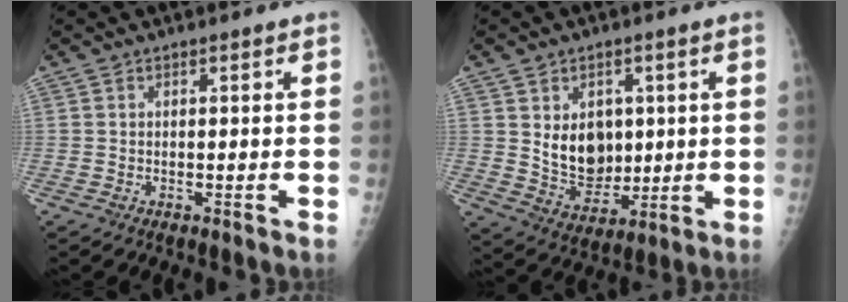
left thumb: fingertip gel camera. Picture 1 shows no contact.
{"total": 10.0, "force": [1.6, 7.5, 6.4], "torque": [-0.059, -0.018, 0.044]}